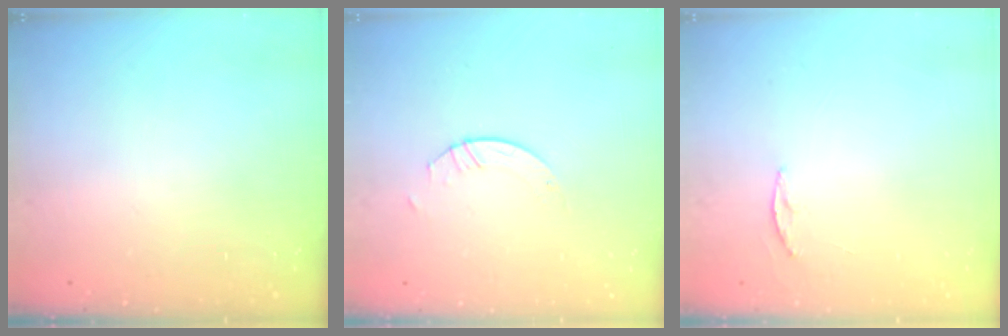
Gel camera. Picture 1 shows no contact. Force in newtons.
{"total": 2.6, "press": 2.6, "slide": 0.2}
{"total": 3.3, "press": 3.3, "slide": 0.4}